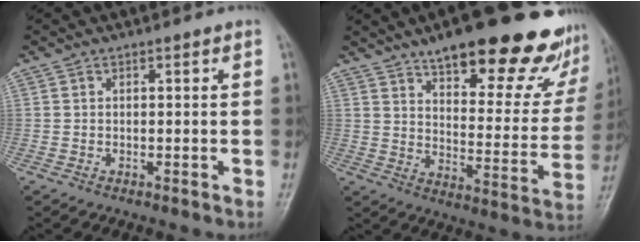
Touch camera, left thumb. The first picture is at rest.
{"total": 27.2, "force": [18.6, 9.0, 17.7], "torque": [-0.198, -0.074, 0.249]}